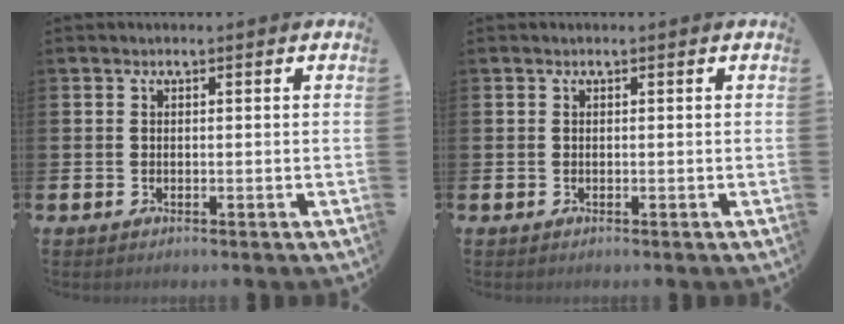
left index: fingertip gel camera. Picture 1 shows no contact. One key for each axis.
{"total": 0.0}